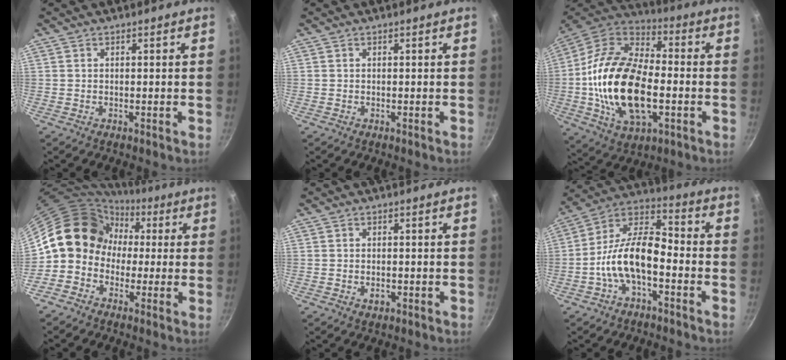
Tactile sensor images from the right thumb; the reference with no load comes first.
{"total": 0.0}
{"total": 25.2, "force": [-3.3, 14.4, 20.5], "torque": [-0.375, 0.026, -0.063]}
{"total": 12.5, "force": [0.4, 11.1, 5.8], "torque": [-0.057, 0.036, -0.017]}
{"total": 1.8, "force": [-0.6, 1.2, 1.2], "torque": [-0.018, 0.001, -0.010]}
{"total": 13.3, "force": [-4.2, 6.5, 10.8], "torque": [-0.183, 0.052, -0.092]}